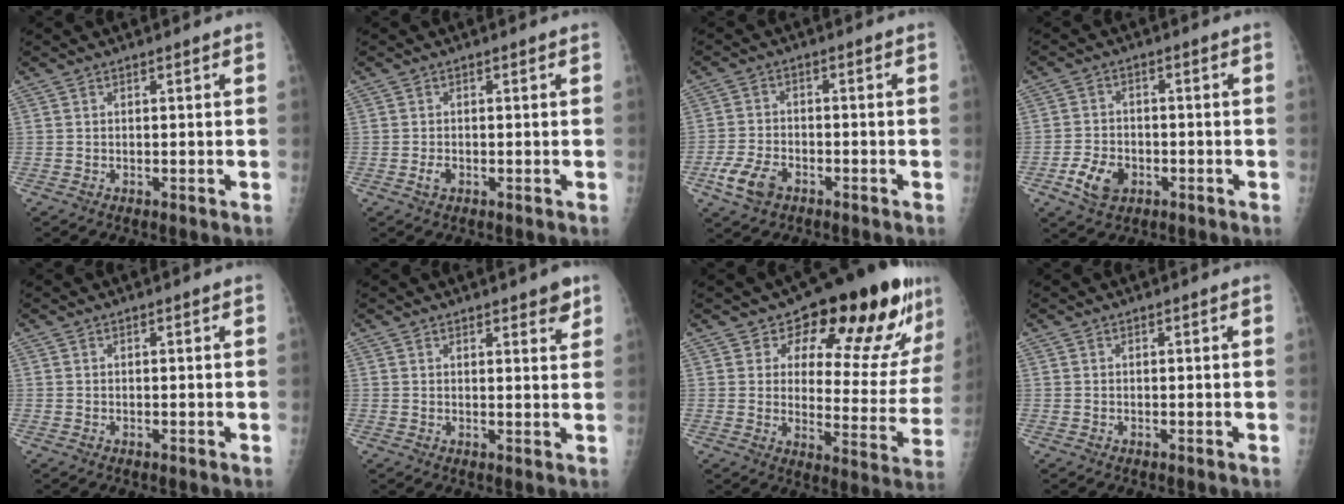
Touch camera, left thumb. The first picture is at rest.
{"total": 1.6, "force": [-0.5, 1.1, 1.1], "torque": [-0.019, 0.000, -0.011]}
{"total": 6.7, "force": [-3.5, 4.2, 3.9], "torque": [-0.078, 0.012, -0.063]}
{"total": 6.6, "force": [-2.8, 4.7, 3.8], "torque": [-0.062, 0.011, -0.047]}
{"total": 0.0}
{"total": 3.7, "force": [2.5, 1.2, 2.5], "torque": [-0.019, -0.014, 0.030]}
{"total": 19.9, "force": [12.6, 8.3, 13.0], "torque": [-0.124, -0.078, 0.162]}
{"total": 0.0}